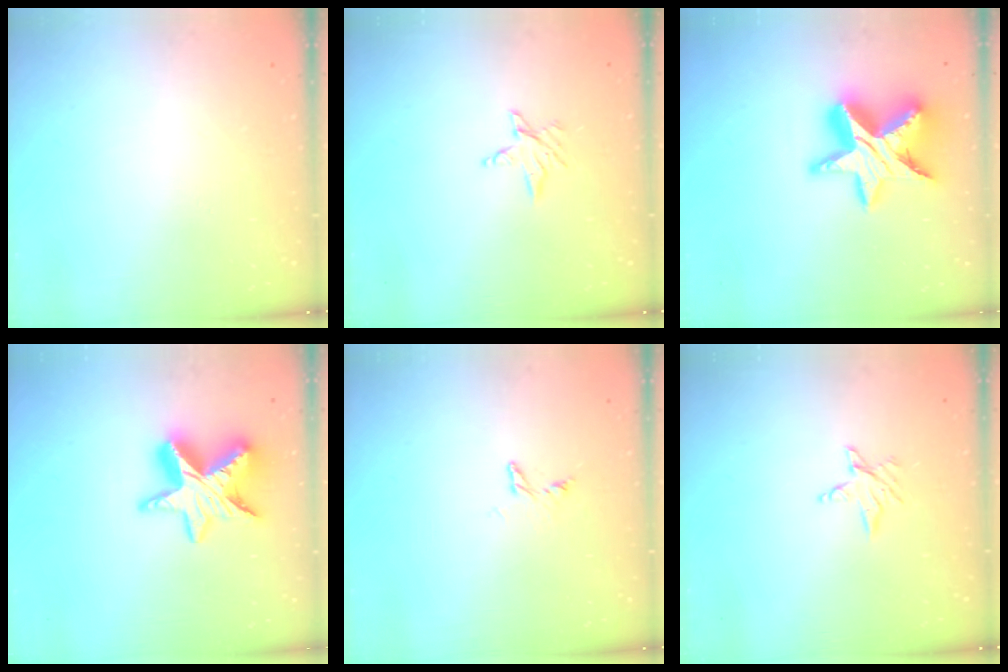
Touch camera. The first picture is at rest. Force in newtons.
{"total": 3.6, "press": 3.6, "slide": 0.4}
{"total": 18.5, "press": 18.4, "slide": 1.4}
{"total": 13.9, "press": 13.9, "slide": 0.6}
{"total": 2.7, "press": 2.7, "slide": 0.1}
{"total": 3.6, "press": 3.6, "slide": 0.4}